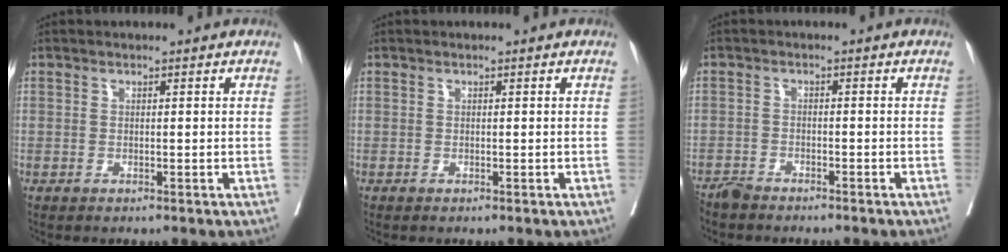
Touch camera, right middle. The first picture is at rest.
{"total": 0.0}
{"total": 3.1, "force": [-2.9, 0.5, 0.8], "torque": [-0.013, -0.007, -0.047]}